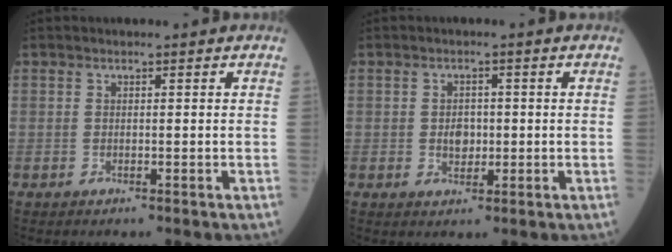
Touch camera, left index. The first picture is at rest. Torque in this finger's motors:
{"motor_torque": [0.17, -0.10, -0.06, -0.02]}